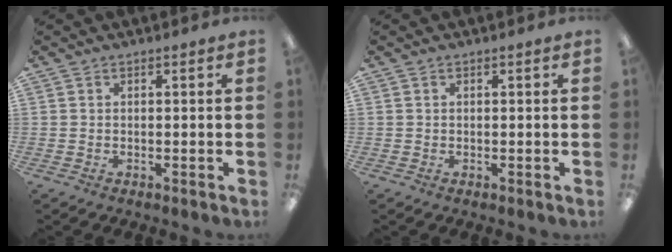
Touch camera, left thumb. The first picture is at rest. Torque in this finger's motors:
{"motor_torque": [-0.06, -0.01, -0.17, -0.08, 0.00]}